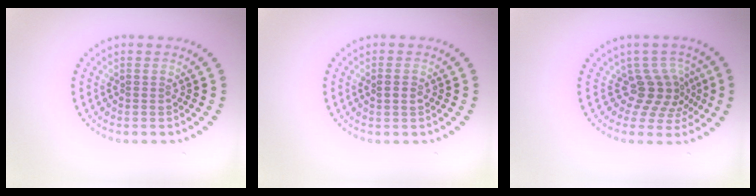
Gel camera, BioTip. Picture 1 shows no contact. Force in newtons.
{"total": 1.1, "press": 1.1, "slide": 0.2}
{"total": 3.5, "press": 2.4, "slide": 2.5}